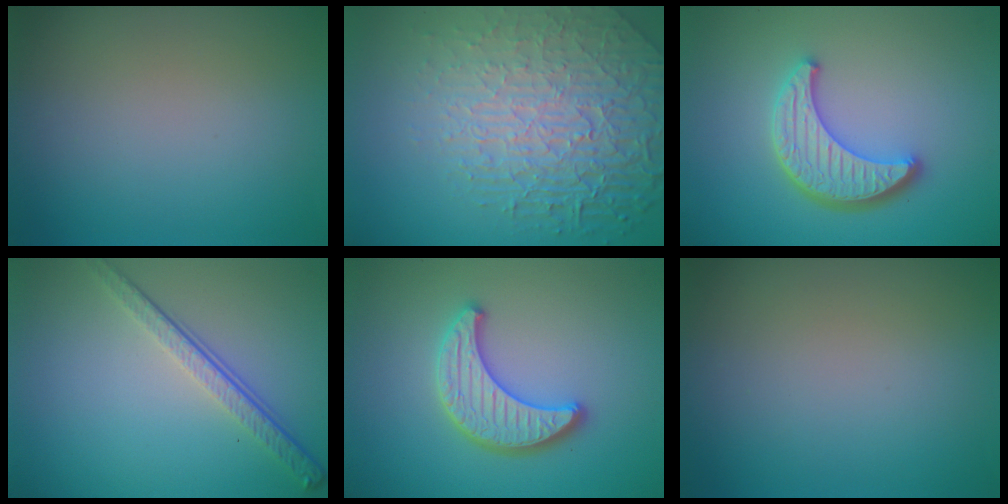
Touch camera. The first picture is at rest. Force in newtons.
{"total": 9.0, "press": 6.0, "slide": 6.6}
{"total": 4.5, "press": 3.7, "slide": 2.6}
{"total": 3.9, "press": 2.7, "slide": 2.8}
{"total": 3.8, "press": 3.7, "slide": 0.9}
{"total": 0.0}